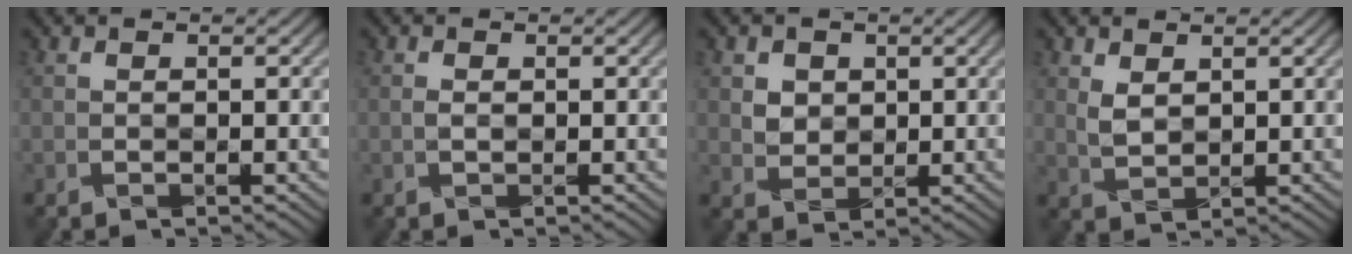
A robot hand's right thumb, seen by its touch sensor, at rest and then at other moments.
{"total": 0.0}
{"total": 2.2, "force": [1.1, 1.9, 0.1], "torque": [-0.014, -0.007, 0.025]}
{"total": 1.9, "force": [1.4, 1.0, 0.8], "torque": [-0.030, -0.007, 0.035]}